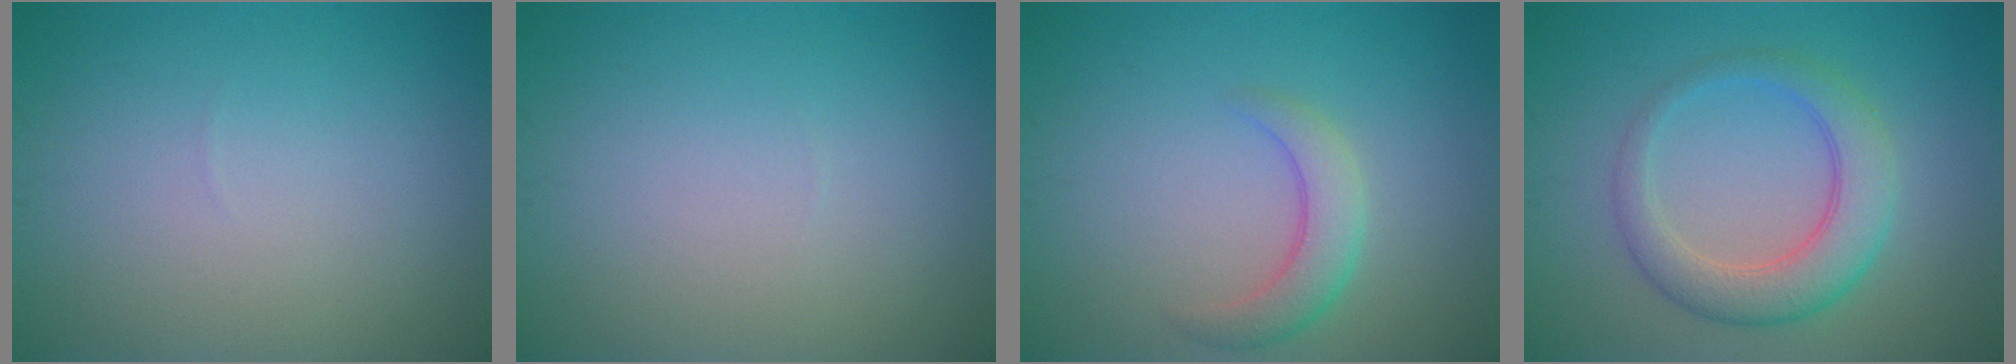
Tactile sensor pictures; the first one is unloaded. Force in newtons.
{"total": 0.0}
{"total": 2.9, "press": 2.9, "slide": 0.1}
{"total": 4.8, "press": 4.8, "slide": 0.1}